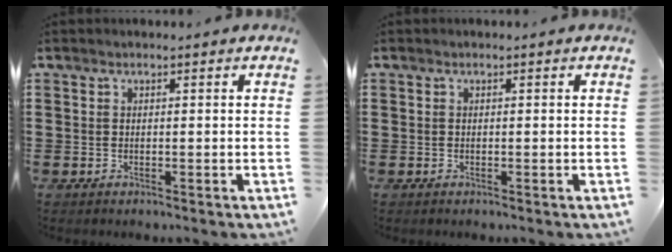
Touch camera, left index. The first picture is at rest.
{"total": 0.0}